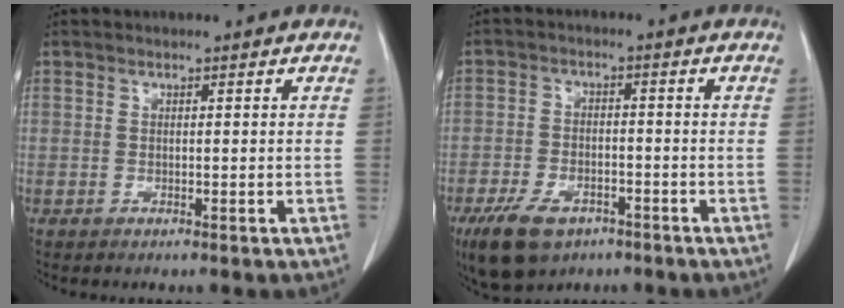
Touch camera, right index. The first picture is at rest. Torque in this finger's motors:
{"motor_torque": [0.89, -0.66, 0.31, 0.10]}